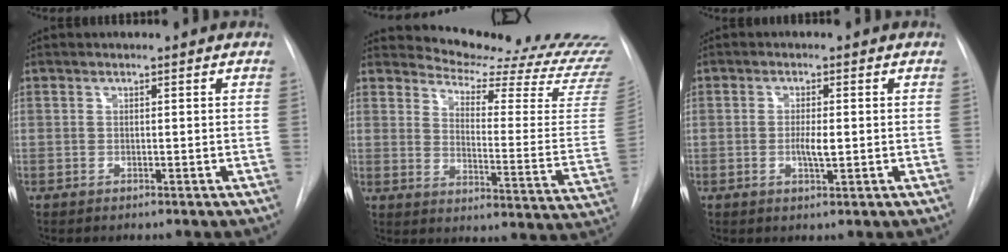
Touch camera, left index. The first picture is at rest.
{"total": 22.2, "force": [21.3, 0.7, 6.0], "torque": [-0.090, -0.150, 0.251]}
{"total": 2.8, "force": [-0.5, 0.5, 2.7], "torque": [-0.049, -0.005, -0.007]}